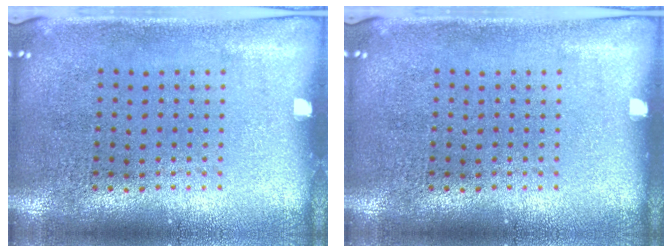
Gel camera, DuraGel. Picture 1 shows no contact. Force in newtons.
{"total": 0.0}